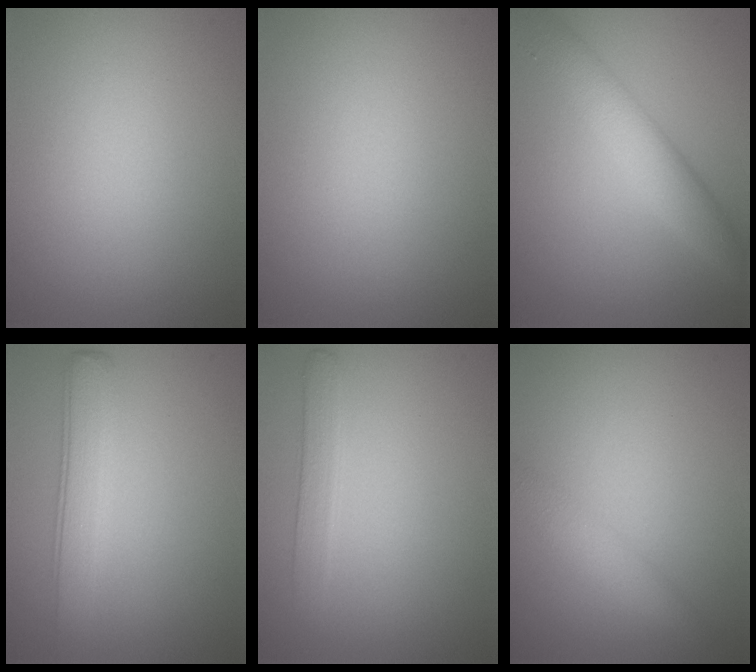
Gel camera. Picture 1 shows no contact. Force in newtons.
{"total": 0.0}
{"total": 4.7, "press": 4.7, "slide": 0.0}
{"total": 3.6, "press": 3.6, "slide": 0.2}
{"total": 1.8, "press": 1.8, "slide": 0.1}
{"total": 2.3, "press": 2.3, "slide": 0.0}